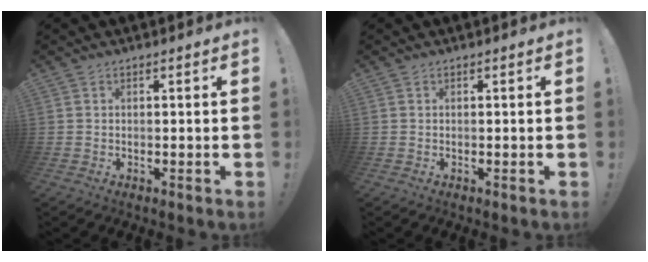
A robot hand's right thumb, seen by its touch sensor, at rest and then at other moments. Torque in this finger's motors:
{"motor_torque": [-0.05, 0.05, -0.12, 0.15, 0.01]}